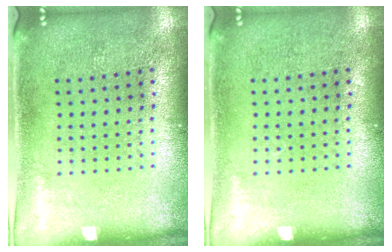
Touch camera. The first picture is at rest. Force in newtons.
{"total": 0.0}